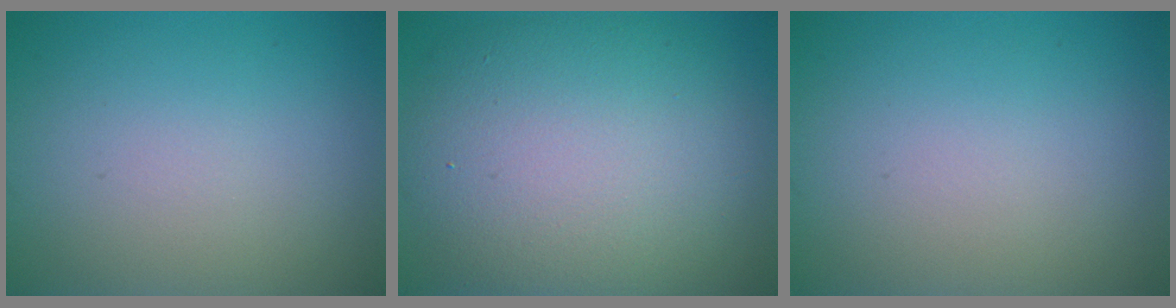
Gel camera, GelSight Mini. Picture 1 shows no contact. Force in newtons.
{"total": 11.5, "press": 11.4, "slide": 0.7}
{"total": 0.0}